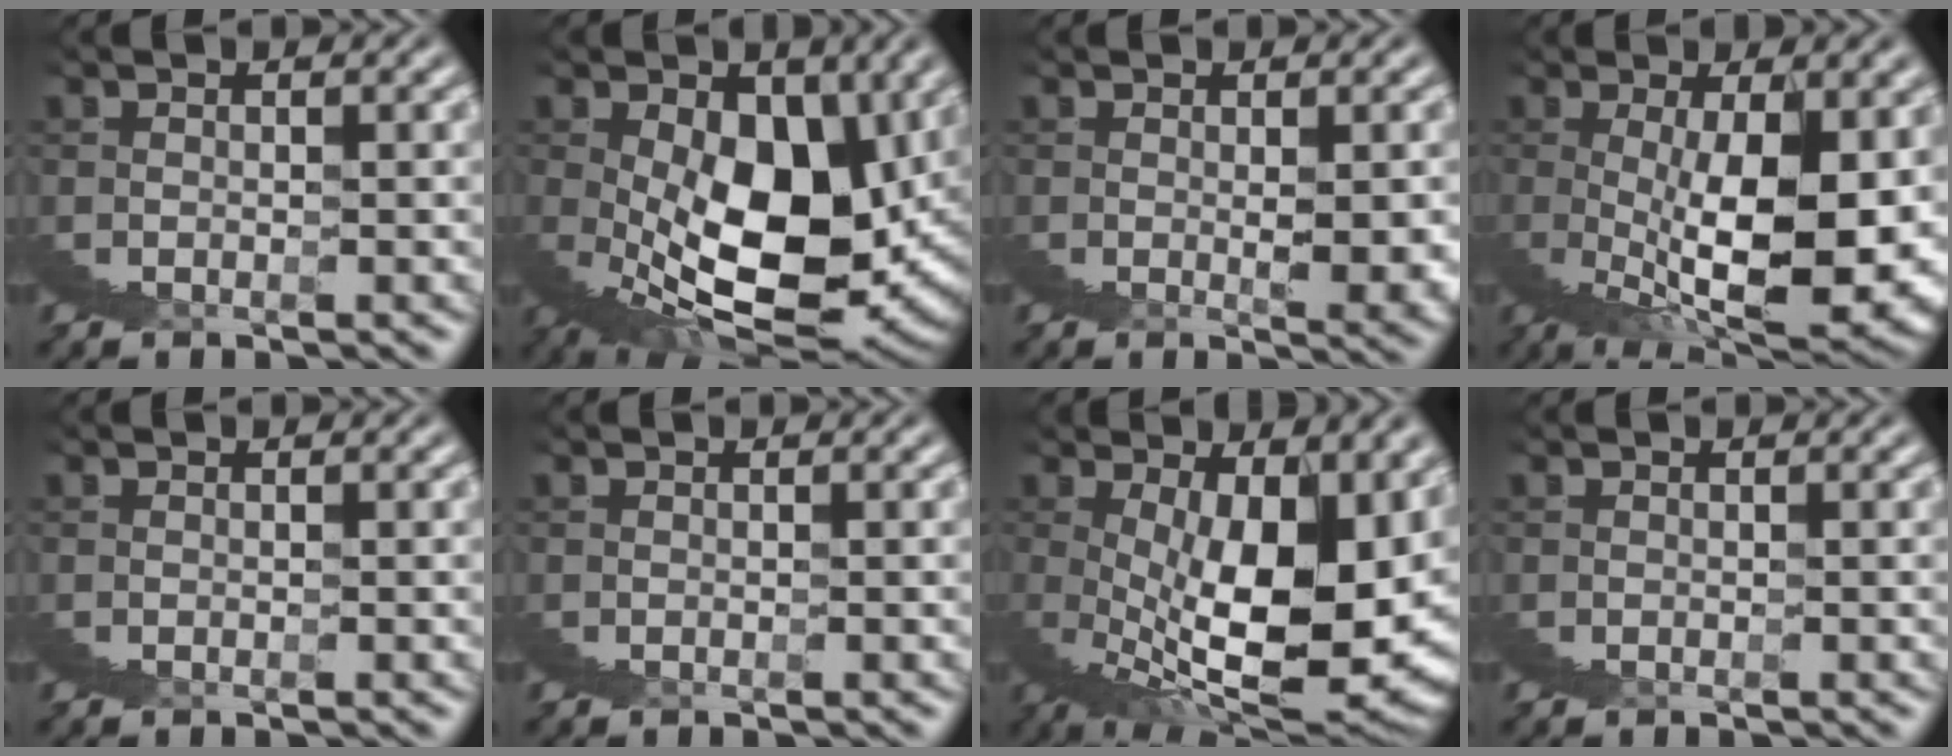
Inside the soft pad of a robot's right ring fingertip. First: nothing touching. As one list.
[{"total": 15.6, "force": [2.5, 7.9, 13.2], "torque": [-0.174, -0.019, 0.053]}, {"total": 2.3, "force": [1.4, -1.4, 1.2], "torque": [-0.002, 0.015, 0.018]}, {"total": 10.7, "force": [0.2, 1.9, 10.5], "torque": [-0.142, 0.001, 0.013]}, {"total": 0.0}, {"total": 0.0}, {"total": 14.3, "force": [1.8, 4.5, 13.4], "torque": [-0.177, -0.004, 0.034]}, {"total": 0.0}]